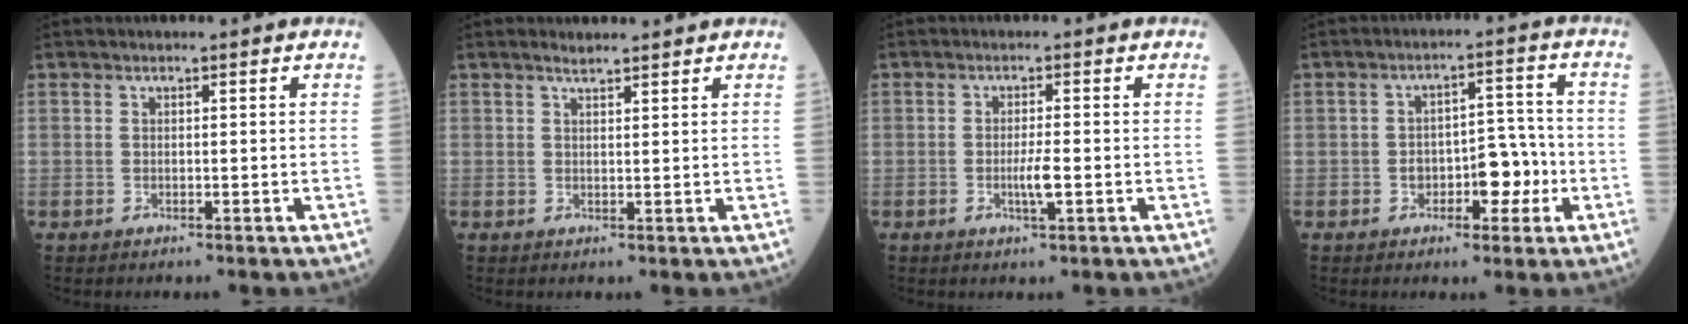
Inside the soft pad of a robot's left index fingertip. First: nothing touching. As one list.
[{"total": 2.0, "force": [1.8, 0.3, 0.6], "torque": [-0.015, 0.010, 0.032]}, {"total": 2.6, "force": [-0.8, 0.0, 2.5], "torque": [-0.047, -0.007, -0.016]}, {"total": 6.3, "force": [-2.1, 3.3, 4.9], "torque": [-0.066, 0.019, -0.030]}]